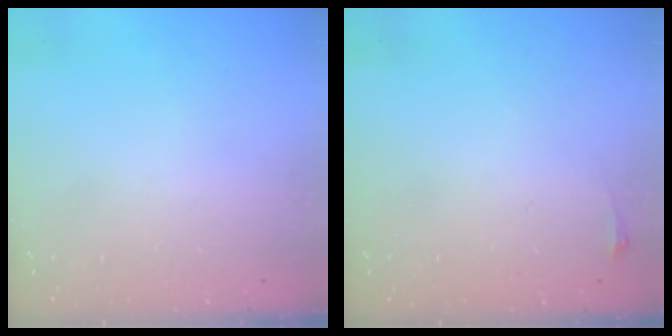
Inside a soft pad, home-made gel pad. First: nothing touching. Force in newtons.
{"total": 2.8, "press": 2.1, "slide": 1.9}